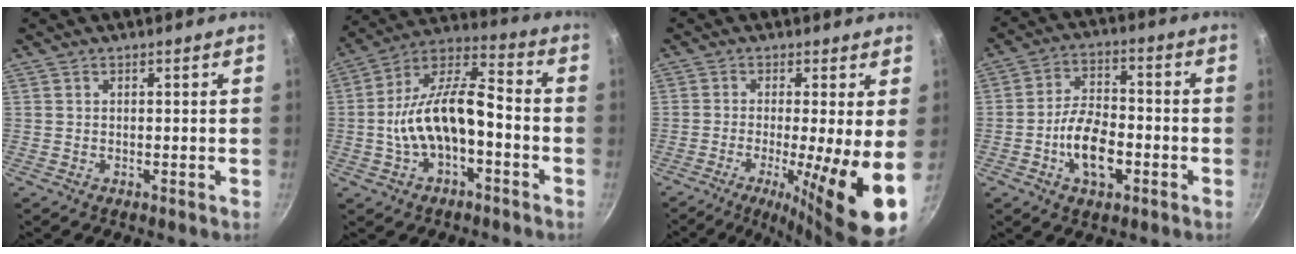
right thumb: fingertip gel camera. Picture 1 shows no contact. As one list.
[{"total": 16.2, "force": [-3.5, 7.8, 13.7], "torque": [-0.231, 0.051, -0.072]}, {"total": 13.4, "force": [-2.3, 1.8, 13.0], "torque": [-0.208, -0.017, -0.036]}, {"total": 10.7, "force": [-3.5, 5.8, 8.3], "torque": [-0.137, 0.029, -0.067]}]